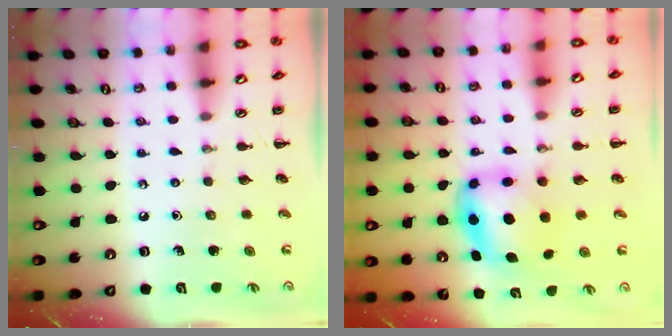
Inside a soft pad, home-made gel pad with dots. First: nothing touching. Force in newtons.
{"total": 5.6, "press": 5.5, "slide": 1.2}